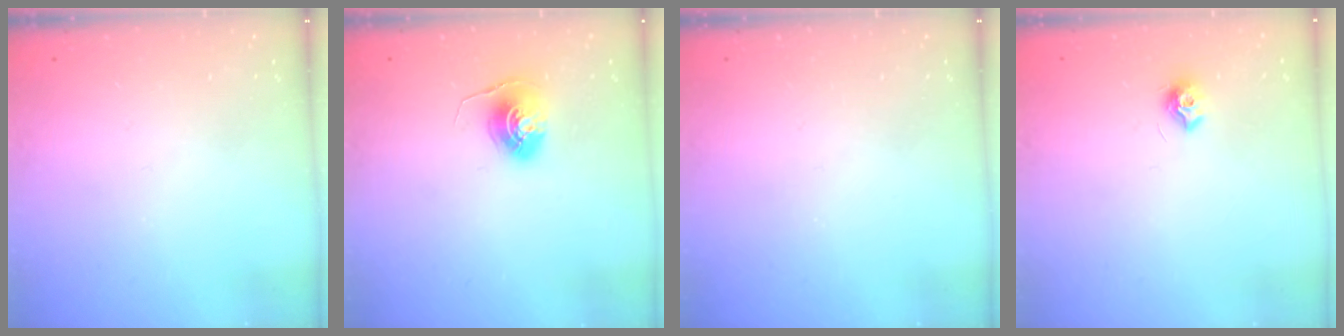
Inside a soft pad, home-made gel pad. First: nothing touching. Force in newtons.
{"total": 6.4, "press": 6.4, "slide": 0.6}
{"total": 0.0}
{"total": 7.8, "press": 7.8, "slide": 0.3}